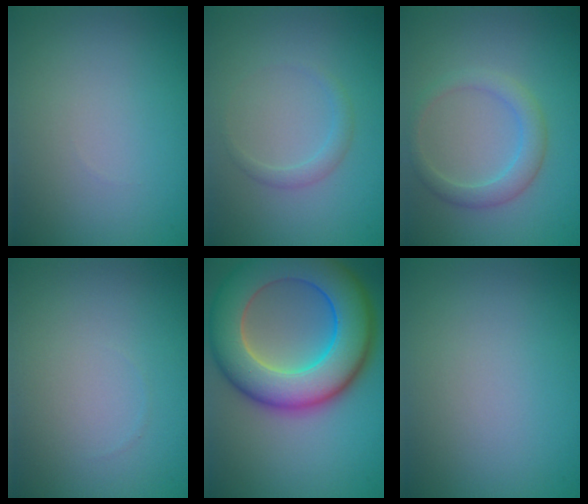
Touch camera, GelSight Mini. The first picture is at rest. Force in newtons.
{"total": 1.2, "press": 1.2, "slide": 0.1}
{"total": 2.6, "press": 2.6, "slide": 0.3}
{"total": 0.0}
{"total": 12.4, "press": 12.4, "slide": 0.6}
{"total": 0.0}